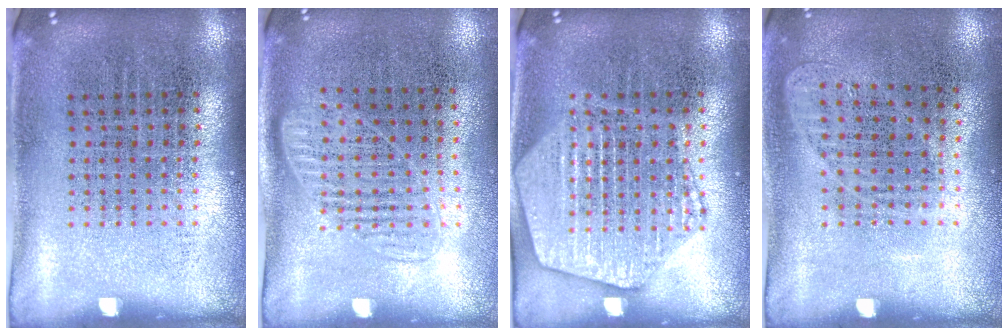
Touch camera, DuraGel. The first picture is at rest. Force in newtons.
{"total": 1.2, "press": 1.0, "slide": 0.6}
{"total": 3.5, "press": 3.5, "slide": 0.5}
{"total": 1.0, "press": 0.9, "slide": 0.4}